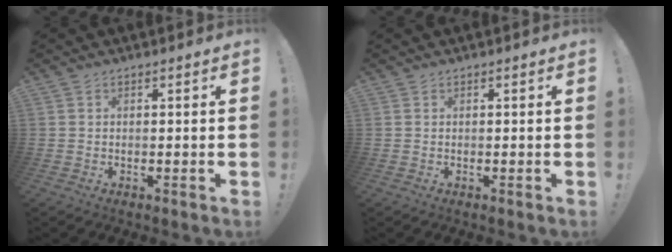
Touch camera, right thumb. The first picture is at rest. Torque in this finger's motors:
{"motor_torque": [0.04, 0.00, 0.09, -0.12, 0.05]}